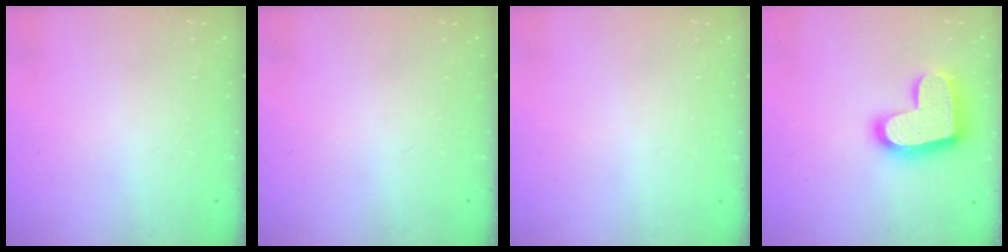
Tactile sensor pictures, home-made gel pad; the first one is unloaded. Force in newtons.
{"total": 0.0}
{"total": 0.0}
{"total": 17.7, "press": 17.7, "slide": 1.2}